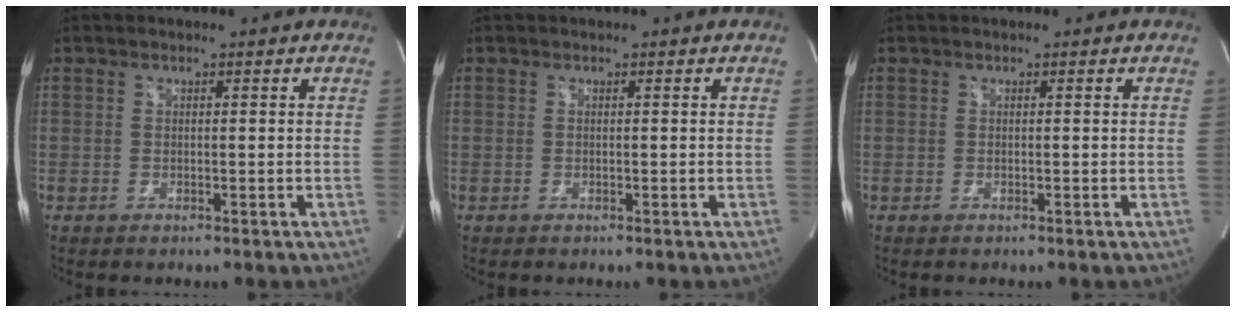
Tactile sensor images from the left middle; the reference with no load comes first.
{"total": 0.0}
{"total": 0.0}